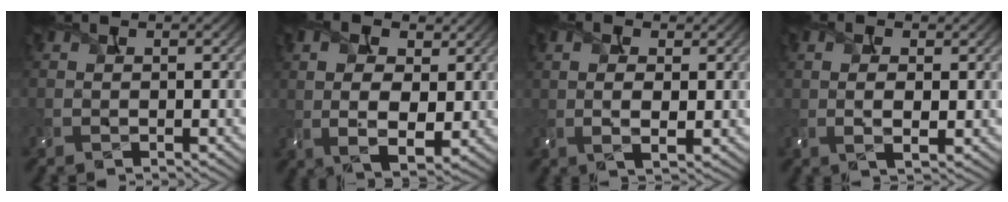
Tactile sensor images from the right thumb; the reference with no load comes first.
{"total": 8.3, "force": [2.1, 4.9, 6.4], "torque": [-0.155, 0.004, 0.036]}
{"total": 3.8, "force": [0.9, 1.9, 3.2], "torque": [-0.069, 0.002, 0.016]}
{"total": 3.2, "force": [0.6, 1.6, 2.8], "torque": [-0.061, 0.001, 0.012]}